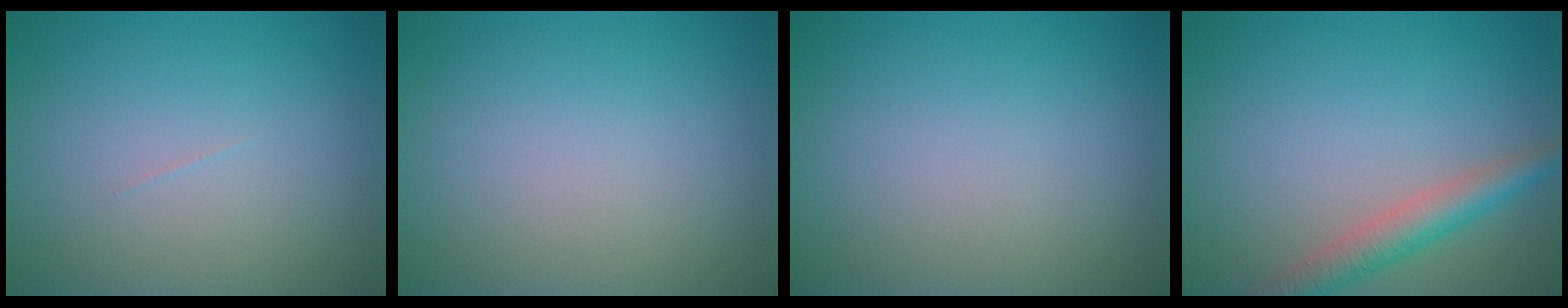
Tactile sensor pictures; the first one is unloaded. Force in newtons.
{"total": 0.0}
{"total": 0.0}
{"total": 3.5, "press": 3.5, "slide": 0.1}